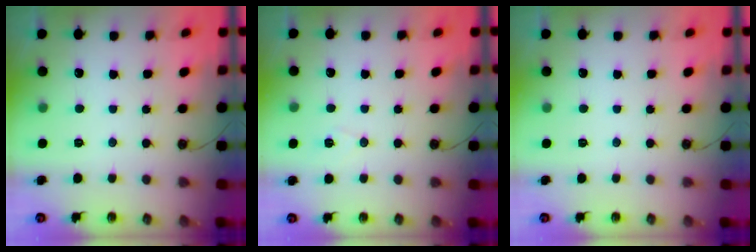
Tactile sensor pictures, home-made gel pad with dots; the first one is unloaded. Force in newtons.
{"total": 6.5, "press": 4.8, "slide": 4.4}
{"total": 0.0}